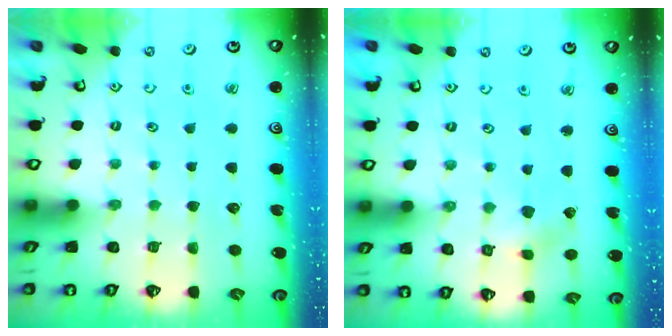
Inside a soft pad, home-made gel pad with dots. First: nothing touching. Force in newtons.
{"total": 1.9, "press": 1.9, "slide": 0.1}